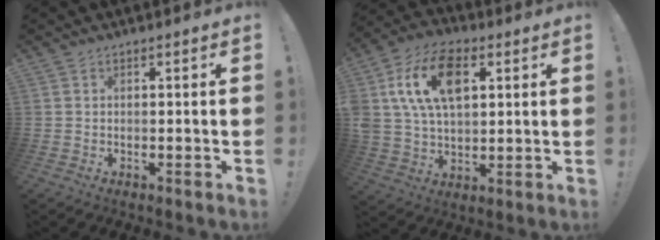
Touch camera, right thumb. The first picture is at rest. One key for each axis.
{"total": 17.5, "fx": 6.1, "fy": 11.2, "fz": 12.1, "tx": -0.215, "ty": -0.006, "tz": 0.113}